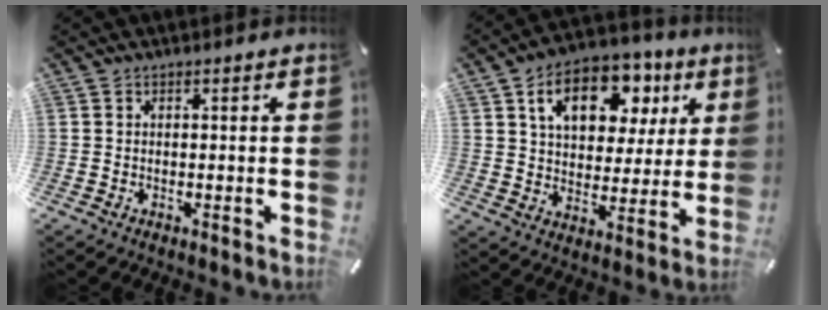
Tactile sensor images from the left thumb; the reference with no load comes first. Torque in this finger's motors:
{"motor_torque": [2.38, 2.39, 1.44, -1.33, 0.33]}